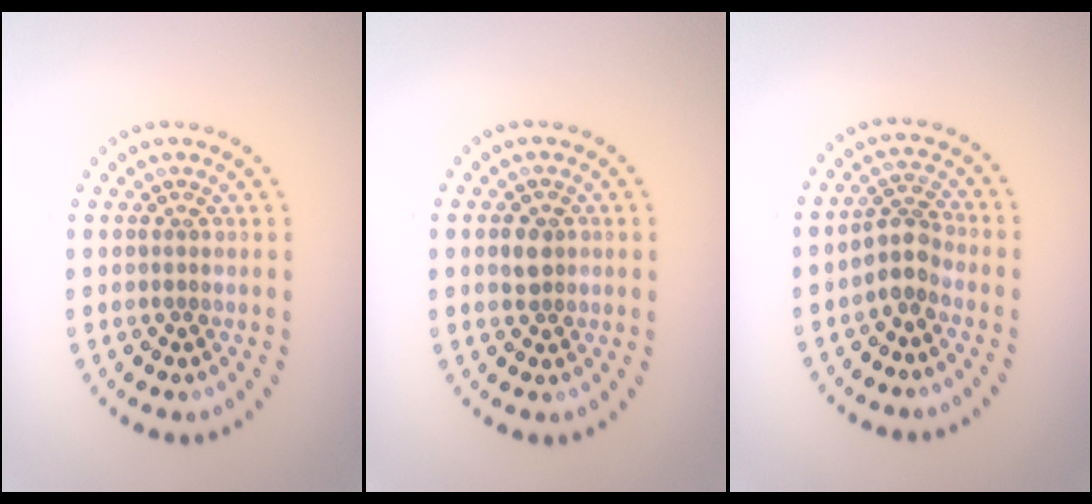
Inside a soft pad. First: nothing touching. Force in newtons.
{"total": 1.7, "press": 1.7, "slide": 0.5}
{"total": 2.5, "press": 2.0, "slide": 1.4}